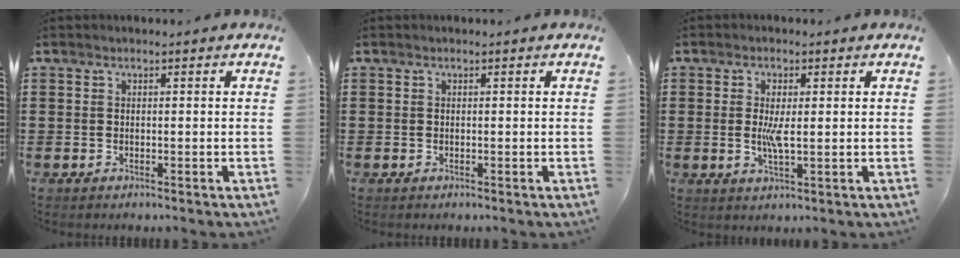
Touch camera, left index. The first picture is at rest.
{"total": 0.0}
{"total": 4.0, "force": [0.3, 1.2, 3.8], "torque": [-0.073, 0.002, 0.005]}